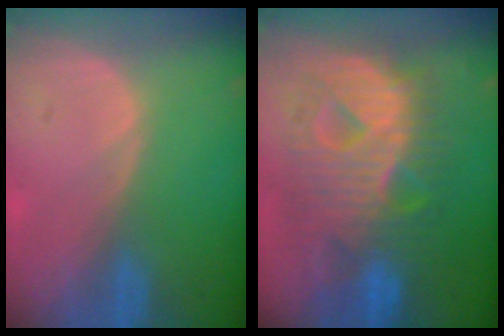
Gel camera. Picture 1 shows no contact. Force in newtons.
{"total": 12.4, "press": 12.4, "slide": 1.4}